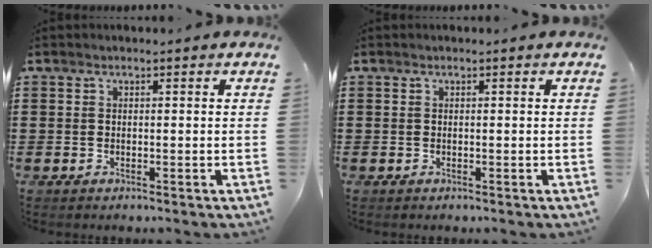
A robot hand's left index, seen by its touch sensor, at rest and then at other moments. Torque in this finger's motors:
{"motor_torque": [0.00, 0.00, 0.00, 0.00]}